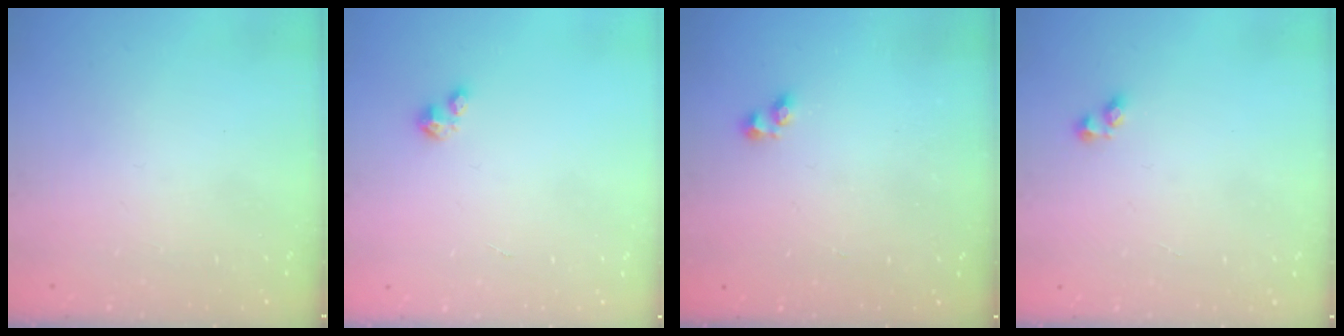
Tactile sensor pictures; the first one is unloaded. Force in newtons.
{"total": 2.1, "press": 2.0, "slide": 0.5}
{"total": 0.9, "press": 0.4, "slide": 0.8}
{"total": 2.9, "press": 2.6, "slide": 1.3}